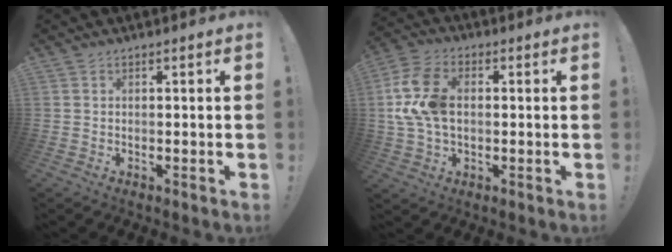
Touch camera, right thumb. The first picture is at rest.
{"total": 13.2, "force": [0.9, 8.9, 9.7], "torque": [-0.193, 0.002, 0.021]}